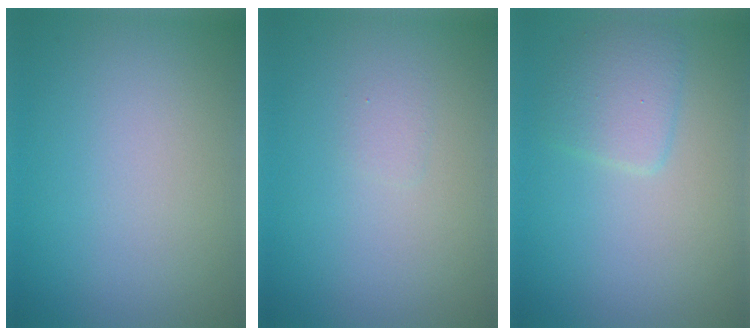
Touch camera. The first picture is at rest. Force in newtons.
{"total": 0.6, "press": 0.6, "slide": 0.1}
{"total": 2.3, "press": 2.3, "slide": 0.1}